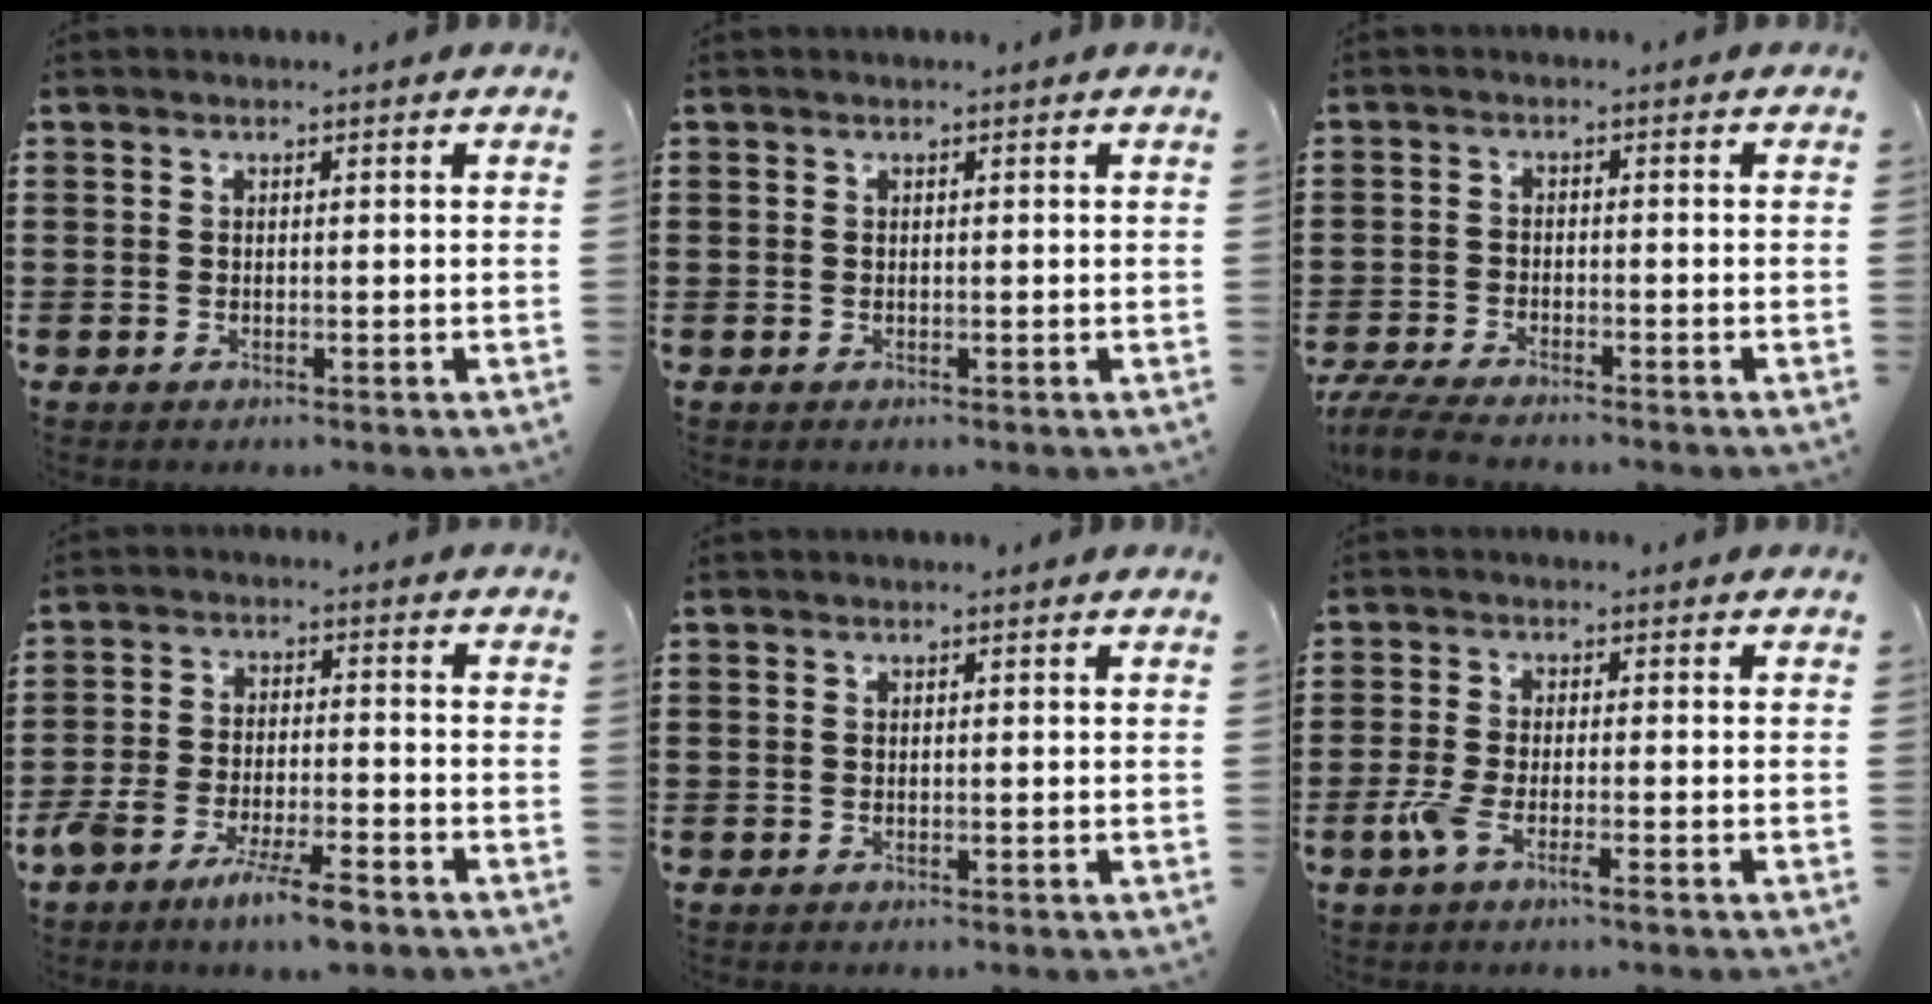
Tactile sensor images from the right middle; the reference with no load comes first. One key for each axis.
{"total": 0.0}
{"total": 4.5, "fx": -4.2, "fy": 0.3, "fz": 1.5, "tx": -0.044, "ty": -0.012, "tz": -0.086}
{"total": 7.2, "fx": -5.3, "fy": 1.3, "fz": 4.6, "tx": -0.096, "ty": -0.005, "tz": -0.098}
{"total": 0.0}
{"total": 2.9, "fx": -1.5, "fy": 0.5, "fz": 2.4, "tx": -0.062, "ty": -0.007, "tz": -0.033}